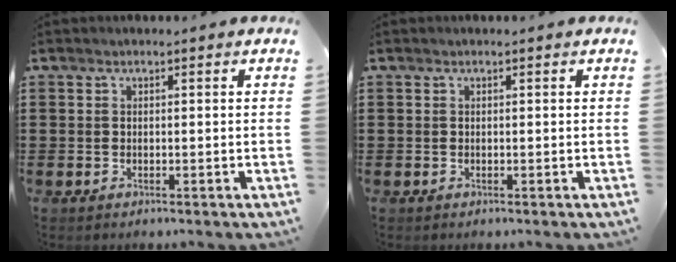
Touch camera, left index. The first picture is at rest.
{"total": 0.0}